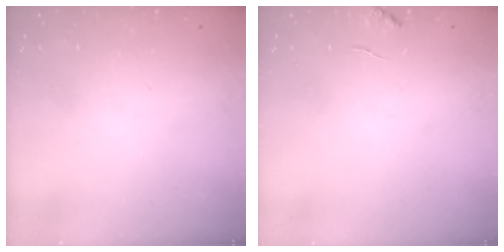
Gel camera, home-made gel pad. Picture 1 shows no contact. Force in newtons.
{"total": 5.4, "press": 5.4, "slide": 0.6}